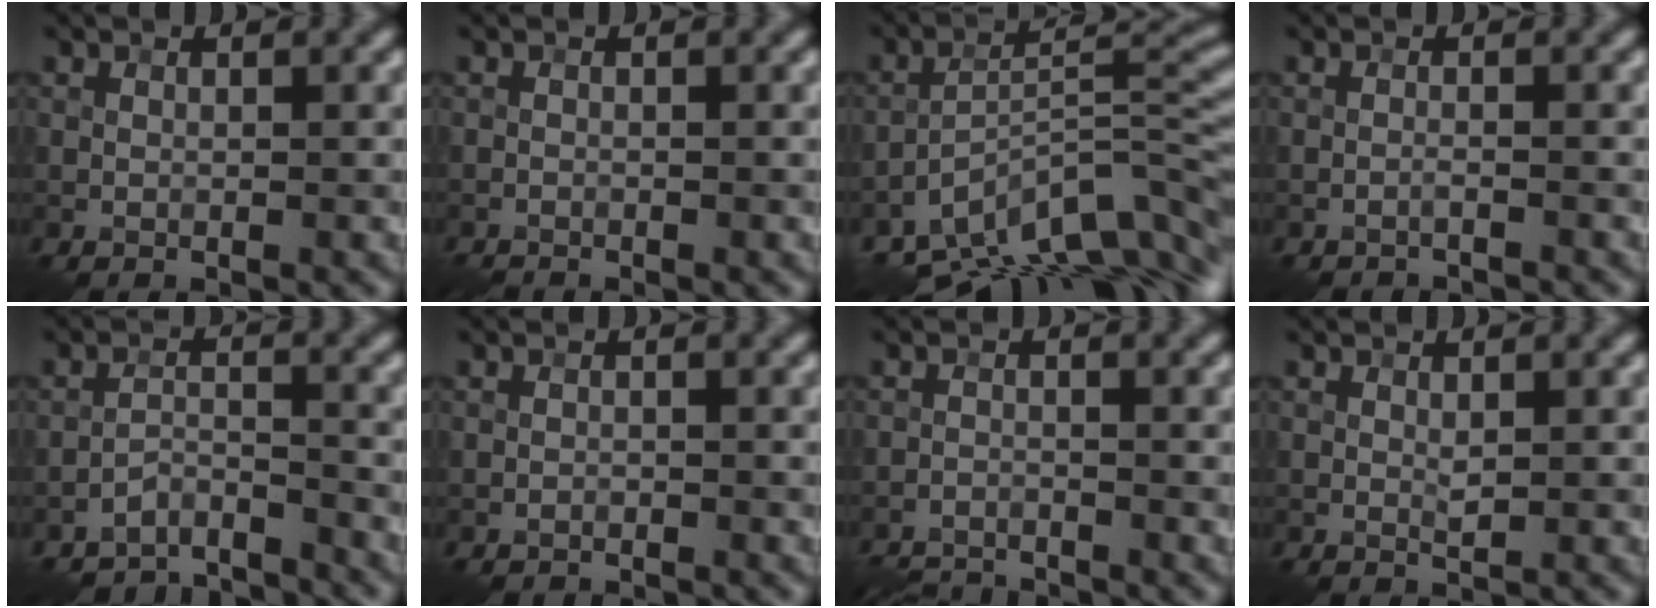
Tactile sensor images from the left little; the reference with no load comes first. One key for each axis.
{"total": 1.7, "fx": -1.7, "fy": 0.0, "fz": 0.3, "tx": -0.010, "ty": -0.005, "tz": -0.033}
{"total": 13.3, "fx": -9.8, "fy": 4.2, "fz": 8.1, "tx": -0.140, "ty": 0.007, "tz": -0.155}
{"total": 1.6, "fx": -1.6, "fy": 0.1, "fz": 0.4, "tx": 0.001, "ty": -0.005, "tz": -0.032}
{"total": 5.1, "fx": -4.8, "fy": 1.1, "fz": 1.0, "tx": -0.016, "ty": -0.006, "tz": -0.090}
{"total": 1.3, "fx": -1.3, "fy": 0.1, "fz": 0.0, "tx": 0.005, "ty": -0.004, "tz": -0.024}
{"total": 5.5, "fx": -5.4, "fy": 0.7, "fz": 0.9, "tx": -0.022, "ty": -0.018, "tz": -0.088}
{"total": 0.6, "fx": 0.1, "fy": 0.2, "fz": 0.5, "tx": -0.009, "ty": -0.002, "tz": 0.002}